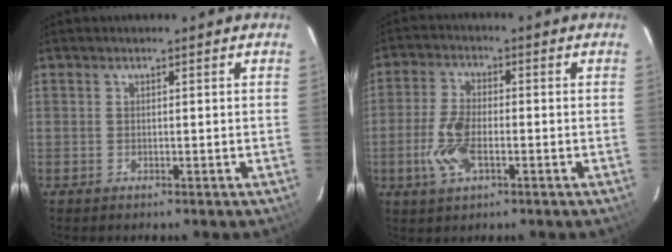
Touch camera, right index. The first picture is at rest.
{"total": 7.9, "force": [-2.4, 3.7, 6.5], "torque": [-0.148, 0.000, -0.048]}